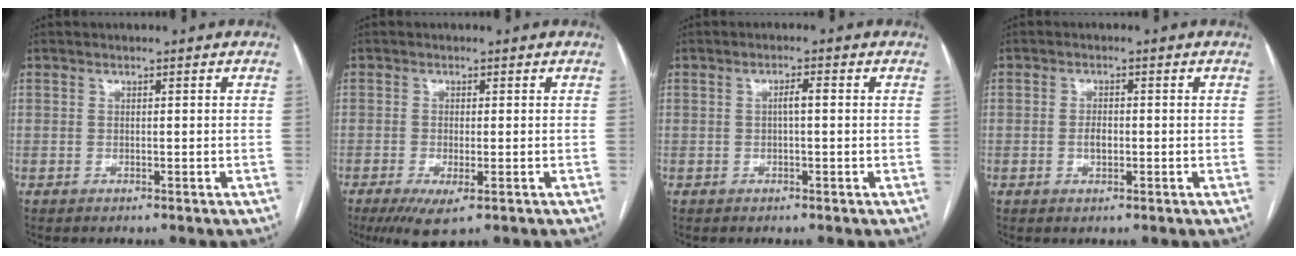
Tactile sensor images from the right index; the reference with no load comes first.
{"total": 5.0, "force": [-2.6, 1.4, 4.0], "torque": [-0.066, -0.013, -0.036]}
{"total": 1.8, "force": [0.1, 0.3, 1.8], "torque": [-0.031, 0.003, 0.001]}
{"total": 2.1, "force": [-0.5, 1.0, 1.8], "torque": [-0.032, 0.001, -0.006]}